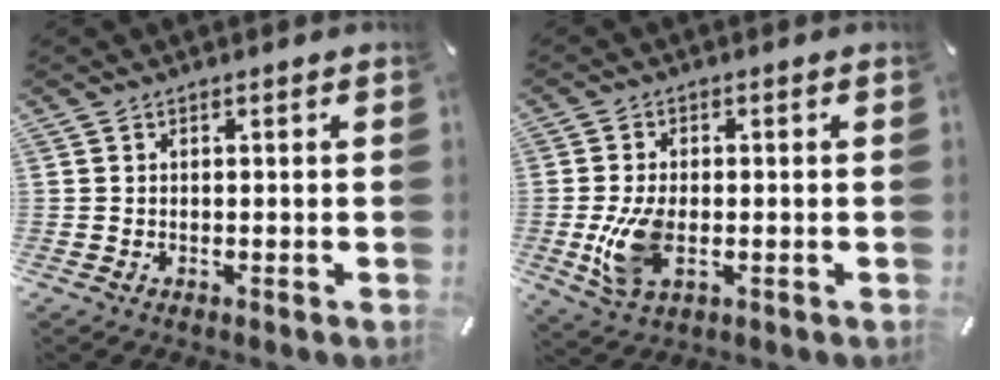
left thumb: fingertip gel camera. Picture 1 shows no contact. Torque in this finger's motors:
{"motor_torque": [0.23, 0.28, 0.42, -0.35, 0.07]}